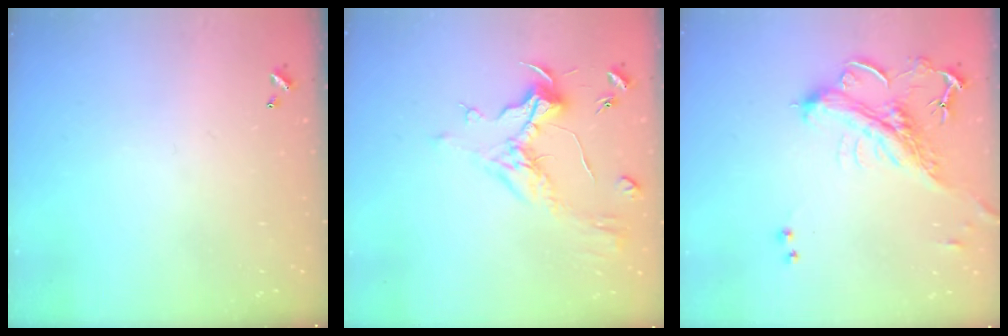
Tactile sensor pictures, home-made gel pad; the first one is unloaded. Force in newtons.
{"total": 1.0, "press": 0.2, "slide": 1.0}
{"total": 2.3, "press": 1.9, "slide": 1.3}